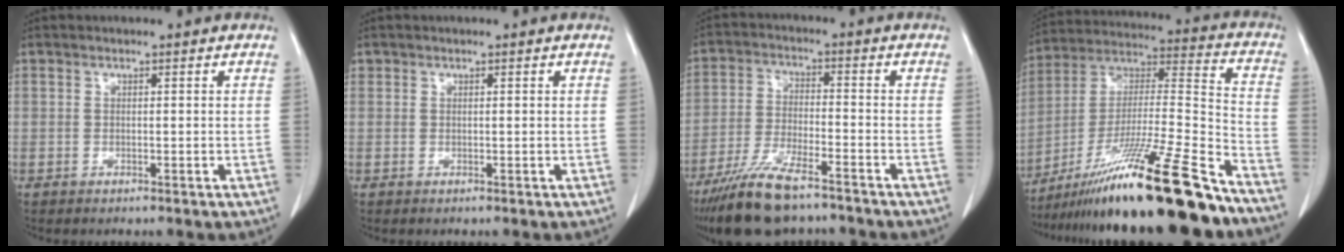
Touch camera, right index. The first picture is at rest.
{"total": 0.0}
{"total": 11.6, "force": [-8.9, 2.3, 7.0], "torque": [-0.135, -0.029, -0.160]}
{"total": 26.3, "force": [-19.6, 0.0, 17.6], "torque": [-0.282, -0.027, -0.338]}